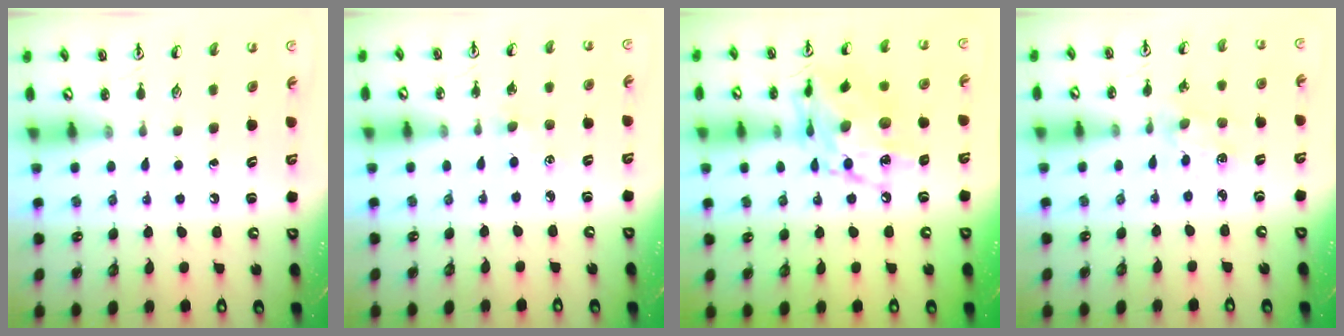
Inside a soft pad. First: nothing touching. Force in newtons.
{"total": 1.1, "press": 1.1, "slide": 0.2}
{"total": 15.4, "press": 15.4, "slide": 1.3}
{"total": 2.0, "press": 1.9, "slide": 0.3}